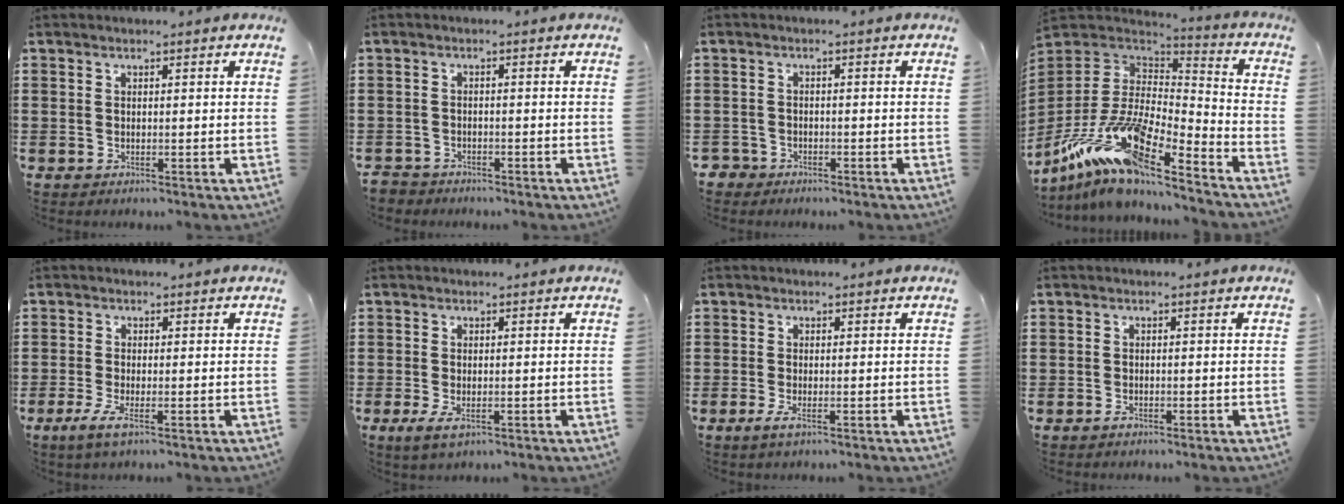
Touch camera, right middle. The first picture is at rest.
{"total": 2.0, "force": [-1.9, 0.6, -0.2], "torque": [-0.002, 0.002, -0.044]}
{"total": 1.8, "force": [-1.5, 0.9, 0.1], "torque": [-0.014, -0.005, -0.036]}
{"total": 16.0, "force": [-11.4, 4.2, 10.4], "torque": [-0.229, 0.011, -0.219]}
{"total": 2.8, "force": [-1.4, 0.9, 2.3], "torque": [-0.060, -0.004, -0.032]}
{"total": 2.2, "force": [-0.7, 1.3, 1.7], "torque": [-0.046, -0.005, -0.016]}
{"total": 1.5, "force": [-0.7, 0.6, 1.2], "torque": [-0.029, -0.002, -0.017]}
{"total": 1.0, "force": [-0.7, 0.7, 0.2], "torque": [-0.004, 0.001, -0.015]}